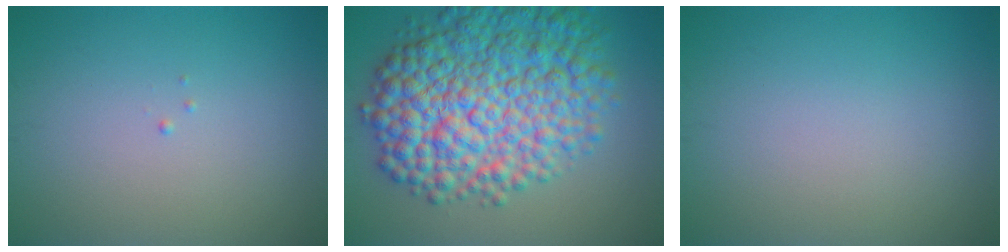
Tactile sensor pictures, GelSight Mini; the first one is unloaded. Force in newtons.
{"total": 12.1, "press": 12.1, "slide": 0.2}
{"total": 0.0}